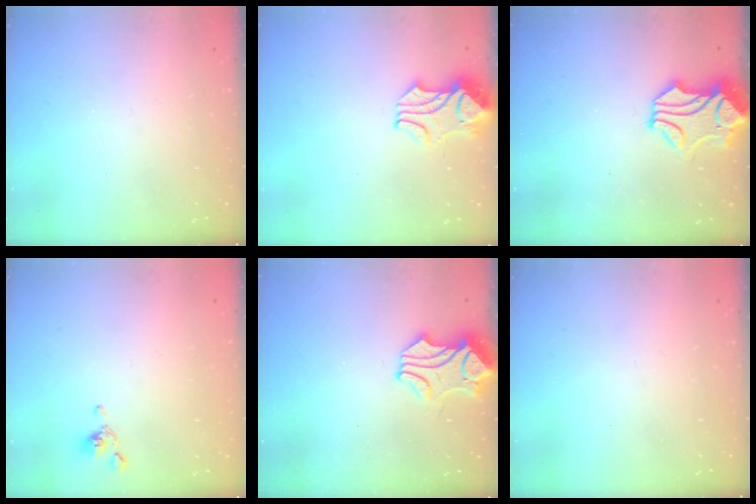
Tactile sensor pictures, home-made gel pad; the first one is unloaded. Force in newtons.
{"total": 2.4, "press": 2.2, "slide": 0.9}
{"total": 1.5, "press": 0.8, "slide": 1.3}
{"total": 2.3, "press": 2.2, "slide": 0.5}
{"total": 0.9, "press": 0.1, "slide": 0.9}
{"total": 0.0}